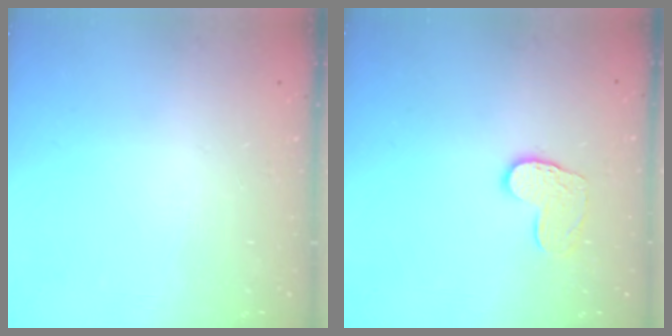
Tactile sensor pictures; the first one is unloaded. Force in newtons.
{"total": 8.8, "press": 8.8, "slide": 0.7}